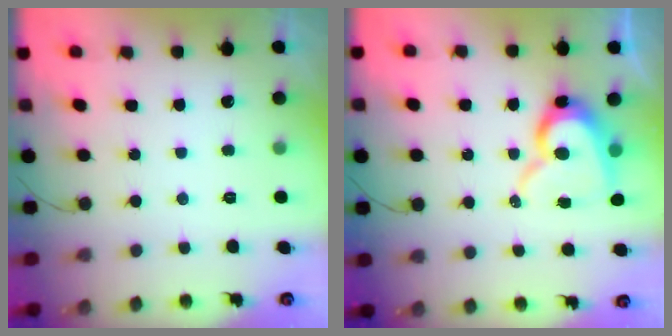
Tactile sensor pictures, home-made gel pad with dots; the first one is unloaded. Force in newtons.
{"total": 12.4, "press": 12.4, "slide": 1.4}